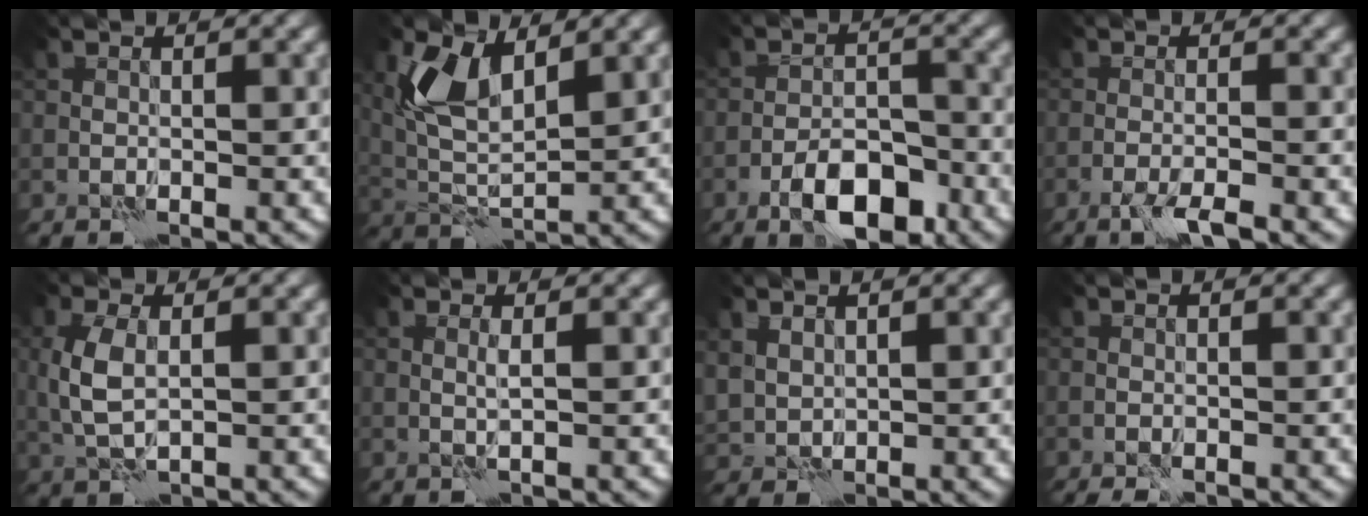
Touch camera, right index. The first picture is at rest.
{"total": 5.7, "force": [2.7, 2.6, 4.3], "torque": [-0.100, -0.003, 0.051]}
{"total": 6.0, "force": [-3.7, 2.5, 4.1], "torque": [-0.062, 0.006, -0.066]}
{"total": 2.5, "force": [-1.7, 0.1, 1.8], "torque": [-0.038, -0.001, -0.038]}
{"total": 3.7, "force": [0.3, 1.9, 3.2], "torque": [-0.083, 0.002, 0.008]}
{"total": 0.8, "force": [0.3, -0.2, 0.7], "torque": [-0.020, 0.000, 0.003]}
{"total": 1.8, "force": [1.2, 1.1, 0.6], "torque": [-0.022, -0.002, 0.027]}
{"total": 1.5, "force": [-1.1, 0.3, 0.9], "torque": [-0.024, 0.001, -0.017]}